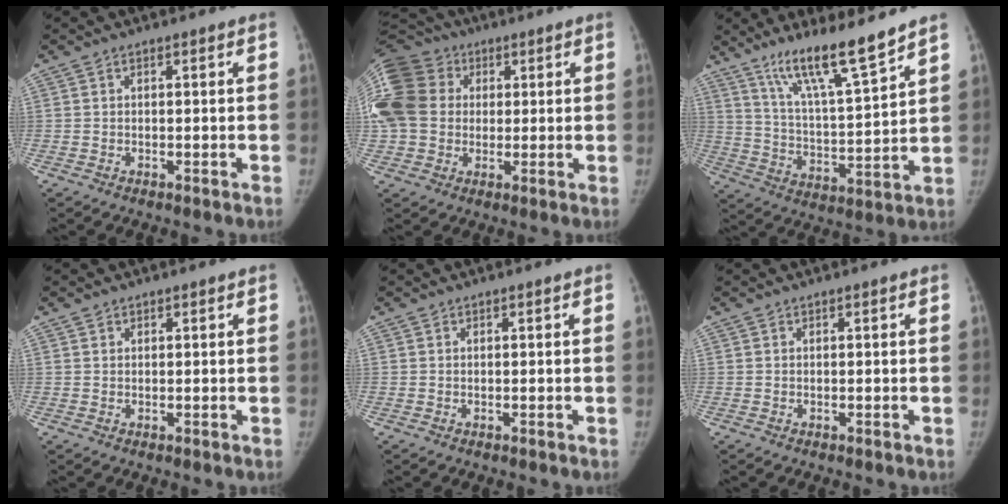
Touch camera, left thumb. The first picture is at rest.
{"total": 19.9, "force": [3.3, 16.7, 10.4], "torque": [-0.252, 0.049, 0.061]}
{"total": 13.6, "force": [10.4, 0.9, 8.6], "torque": [-0.143, -0.068, 0.192]}
{"total": 0.7, "force": [0.5, 0.5, 0.1], "torque": [0.005, -0.003, 0.006]}
{"total": 0.0}
{"total": 0.0}